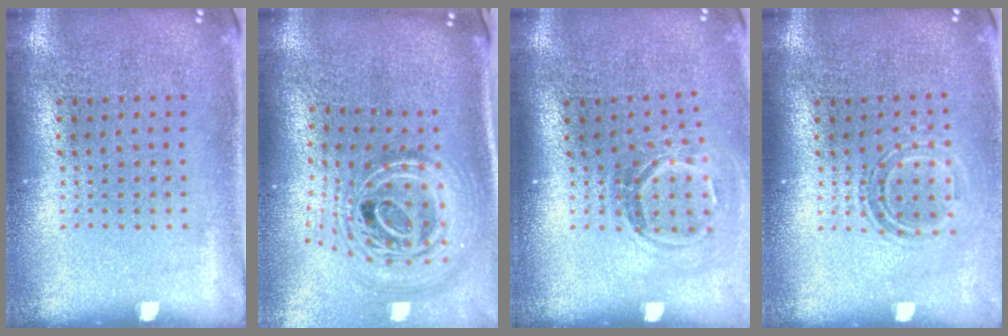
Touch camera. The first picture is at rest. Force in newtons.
{"total": 3.0, "press": 2.0, "slide": 2.2}
{"total": 1.7, "press": 1.1, "slide": 1.3}
{"total": 1.4, "press": 1.0, "slide": 1.0}